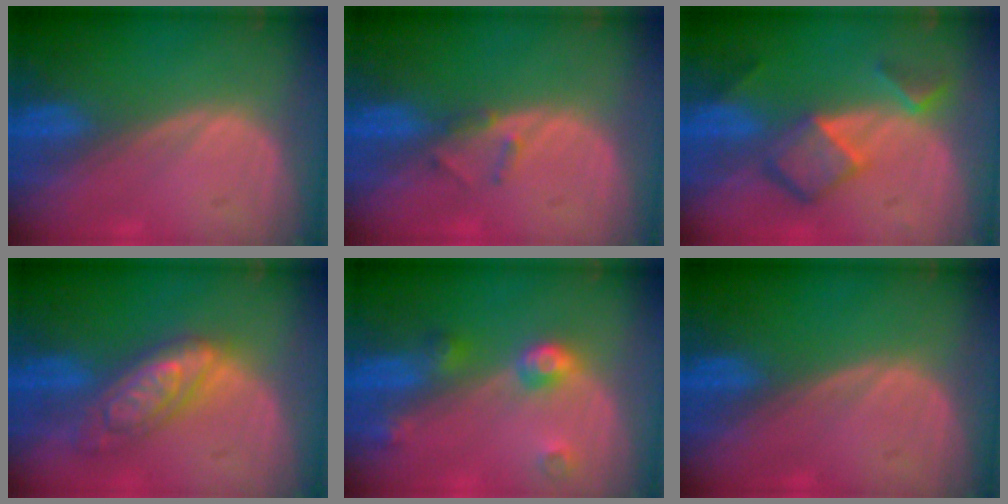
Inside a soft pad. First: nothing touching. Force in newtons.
{"total": 1.8, "press": 1.5, "slide": 0.9}
{"total": 7.0, "press": 6.0, "slide": 3.5}
{"total": 7.4, "press": 7.4, "slide": 0.5}
{"total": 4.6, "press": 4.1, "slide": 2.0}
{"total": 0.0}